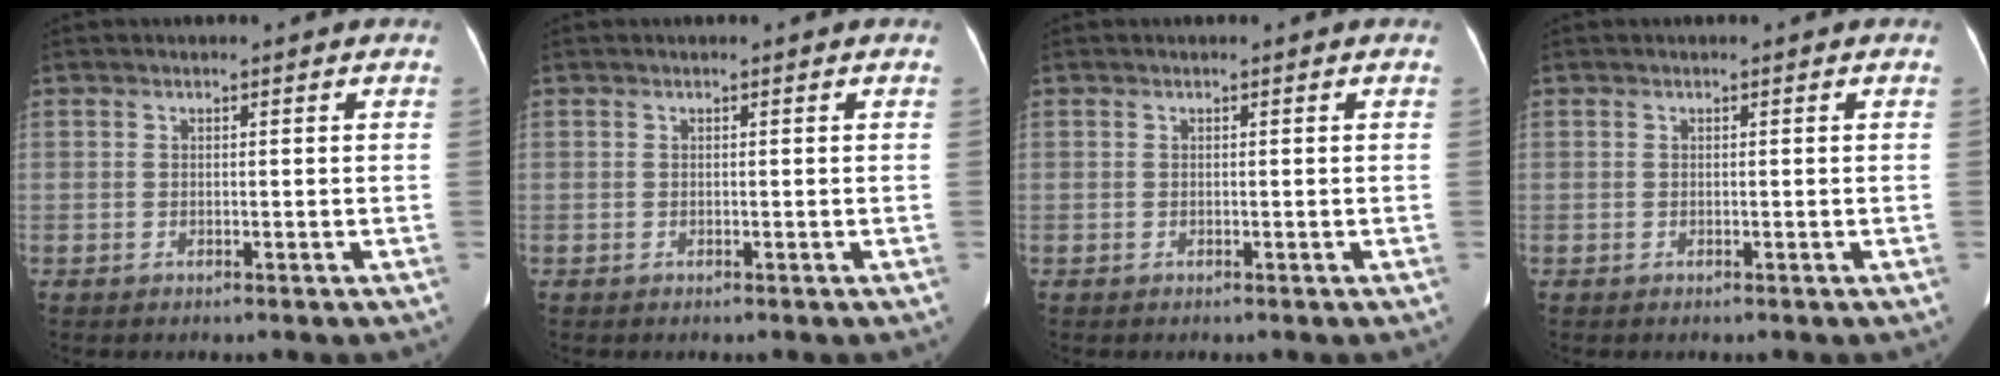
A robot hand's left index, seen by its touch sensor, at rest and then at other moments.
{"total": 0.0}
{"total": 0.0}
{"total": 0.0}